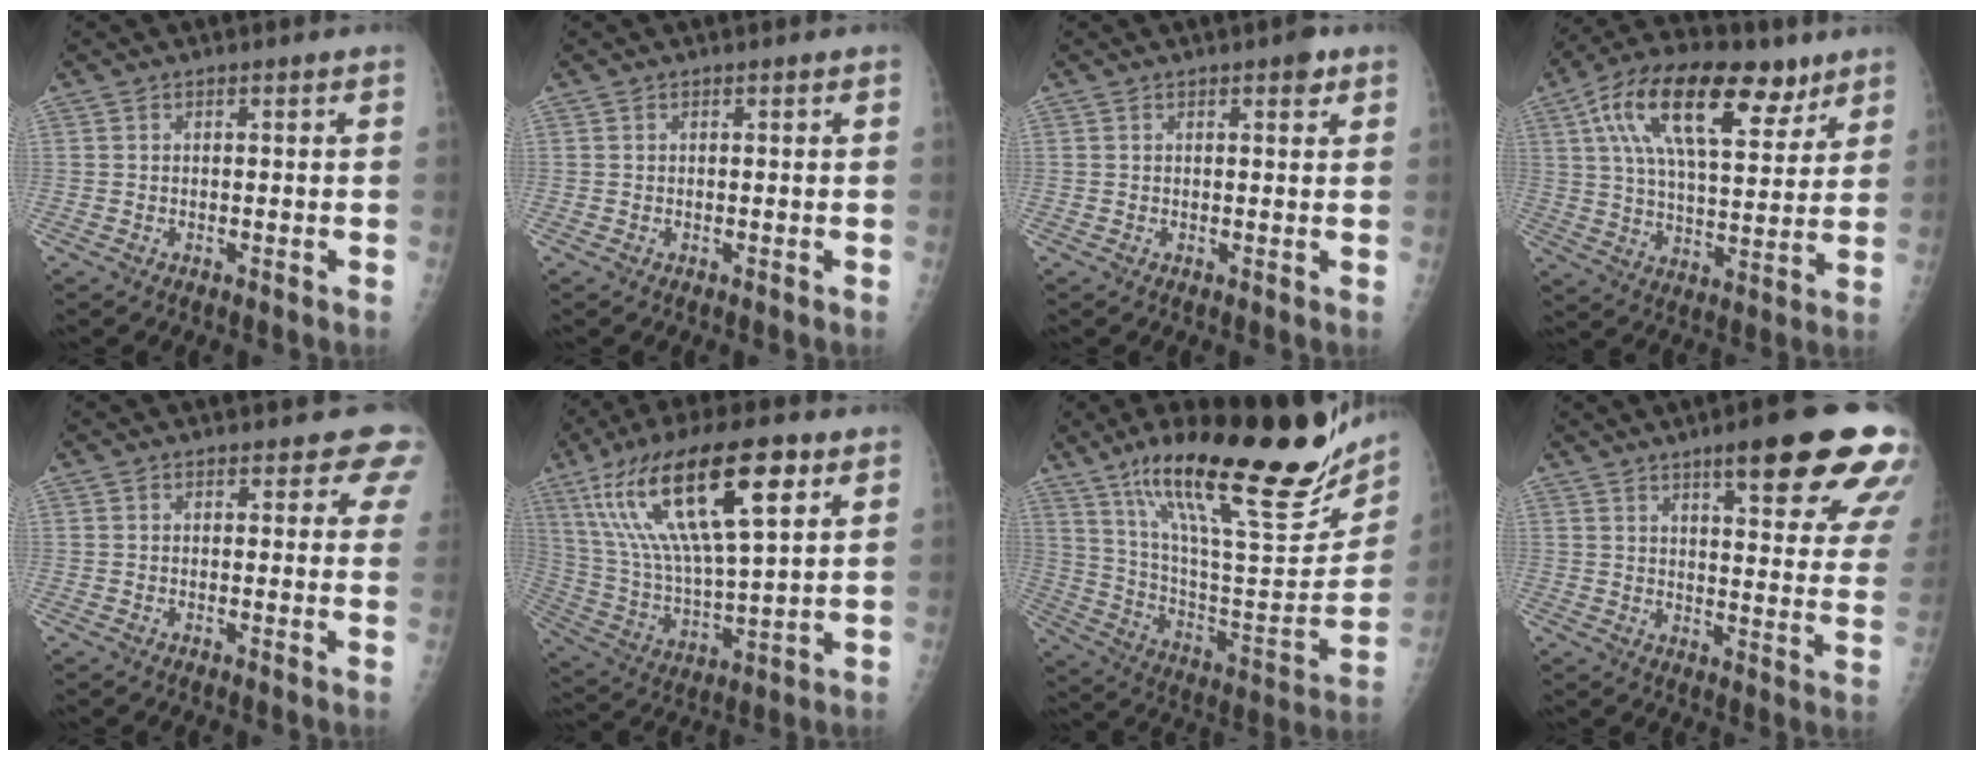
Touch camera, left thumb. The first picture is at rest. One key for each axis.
{"total": 0.0}
{"total": 2.2, "fx": 1.3, "fy": 0.9, "fz": 1.6, "tx": -0.013, "ty": -0.003, "tz": 0.014}
{"total": 21.8, "fx": 10.7, "fy": 10.3, "fz": 16.0, "tx": -0.247, "ty": -0.009, "tz": 0.179}
{"total": 5.0, "fx": 4.2, "fy": 2.3, "fz": 1.5, "tx": 0.024, "ty": -0.019, "tz": 0.030}
{"total": 24.0, "fx": 11.2, "fy": 7.3, "fz": 19.9, "tx": -0.365, "ty": -0.013, "tz": 0.206}
{"total": 32.1, "fx": 21.4, "fy": 7.7, "fz": 22.7, "tx": -0.327, "ty": -0.080, "tz": 0.347}
{"total": 21.7, "fx": 13.6, "fy": 4.3, "fz": 16.3, "tx": -0.185, "ty": -0.052, "tz": 0.173}